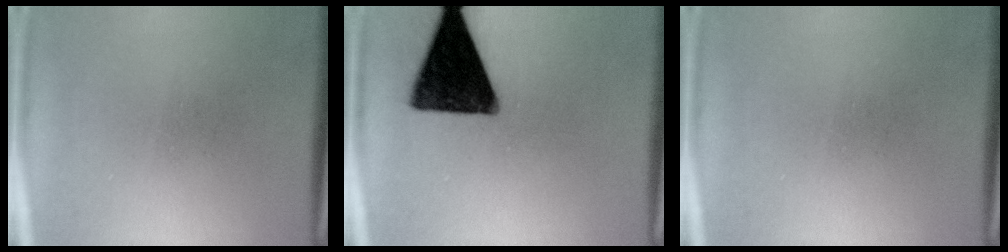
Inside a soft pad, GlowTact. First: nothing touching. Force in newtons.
{"total": 16.8}
{"total": 0.0}